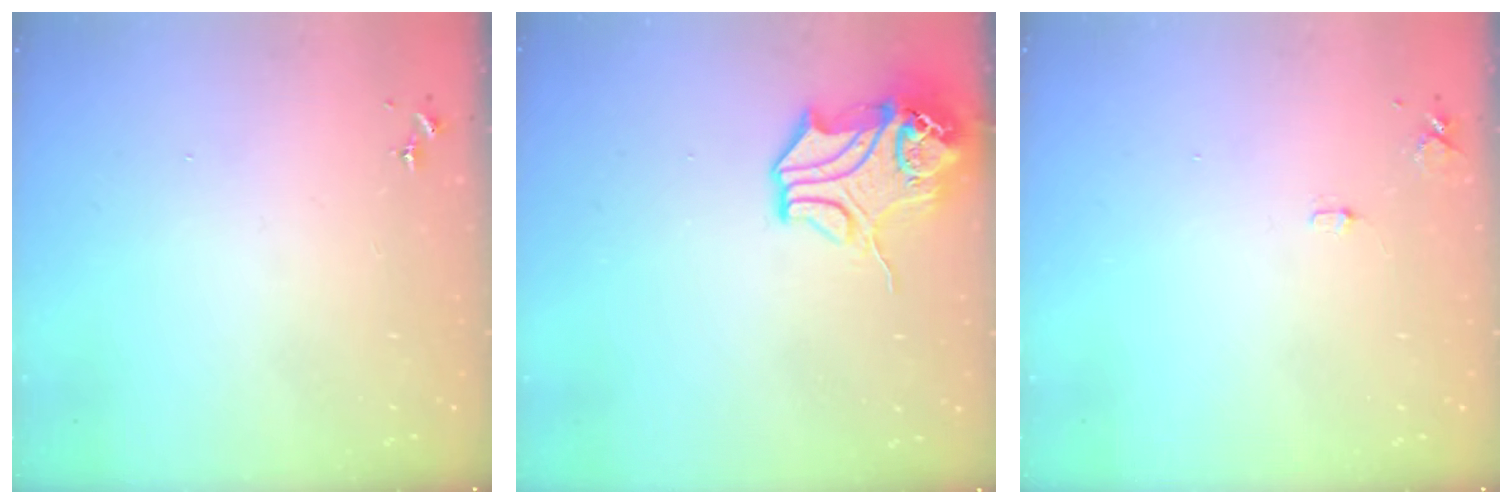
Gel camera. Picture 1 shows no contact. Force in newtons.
{"total": 13.8, "press": 13.7, "slide": 2.0}
{"total": 5.2, "press": 5.1, "slide": 0.8}